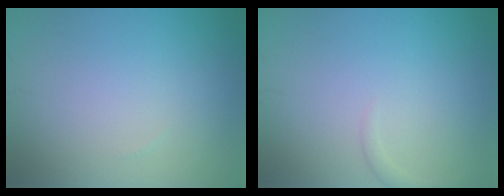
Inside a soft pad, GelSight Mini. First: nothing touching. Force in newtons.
{"total": 0.8, "press": 0.8, "slide": 0.1}